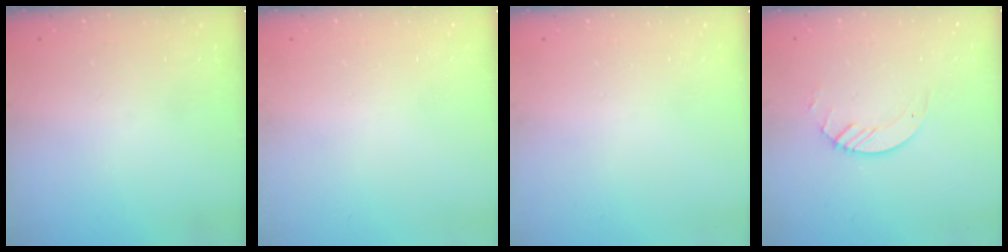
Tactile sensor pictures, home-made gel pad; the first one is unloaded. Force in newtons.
{"total": 0.0}
{"total": 0.0}
{"total": 3.9, "press": 3.9, "slide": 0.4}